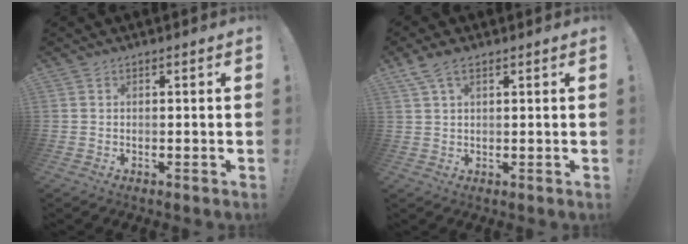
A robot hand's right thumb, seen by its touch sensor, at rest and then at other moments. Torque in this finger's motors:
{"motor_torque": [-0.04, -0.03, 0.49, 0.29, 0.18]}